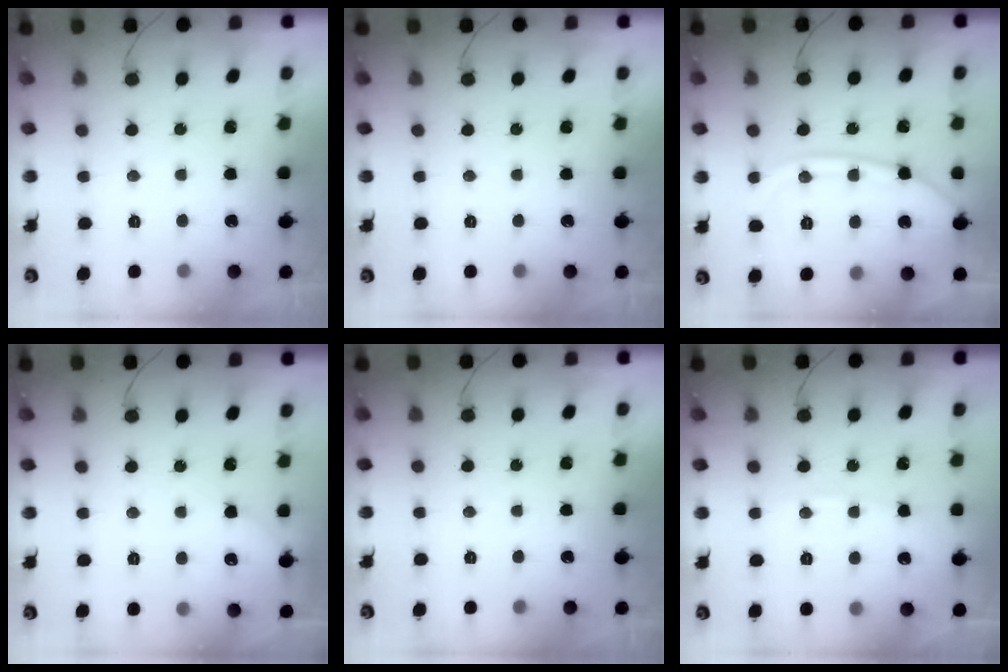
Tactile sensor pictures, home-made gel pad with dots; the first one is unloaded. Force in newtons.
{"total": 0.0}
{"total": 11.9, "press": 11.8, "slide": 1.3}
{"total": 2.2, "press": 2.1, "slide": 0.3}
{"total": 0.0}
{"total": 6.6, "press": 6.6, "slide": 0.6}